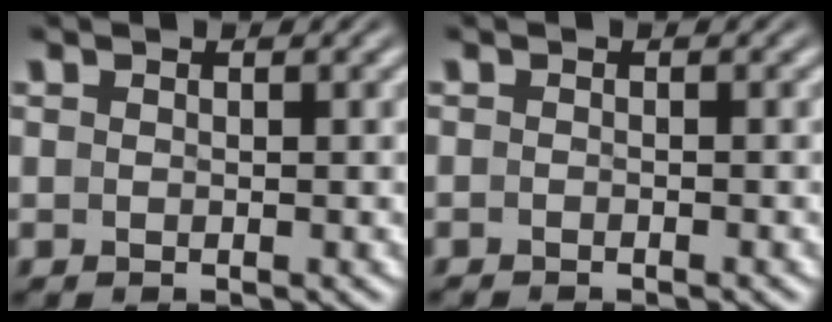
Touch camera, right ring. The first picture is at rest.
{"total": 0.8, "force": [-0.8, -0.2, 0.0], "torque": [-0.002, -0.005, -0.012]}